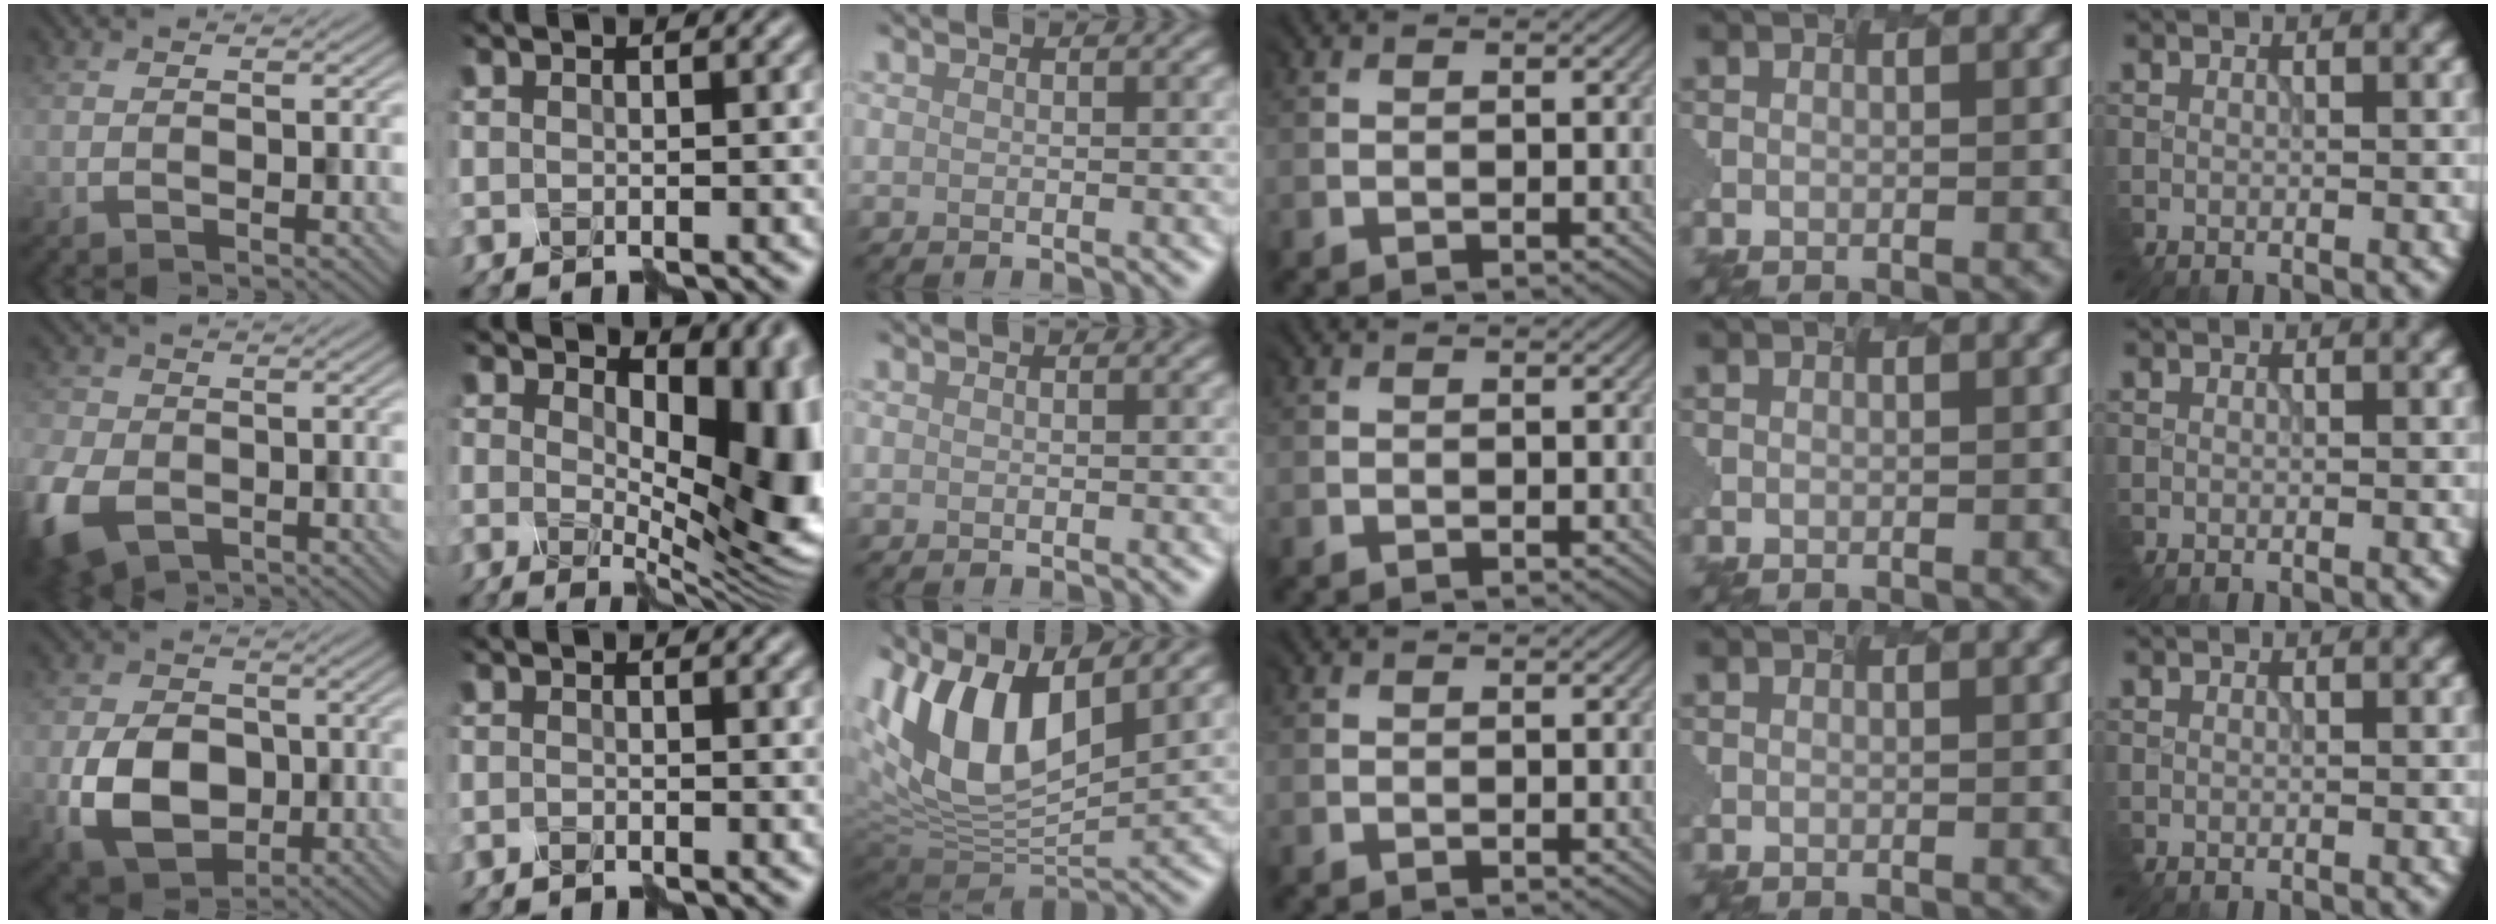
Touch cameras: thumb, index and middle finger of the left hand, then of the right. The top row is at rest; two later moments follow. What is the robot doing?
{"motion": "disassemble", "object": "velcro strap"}